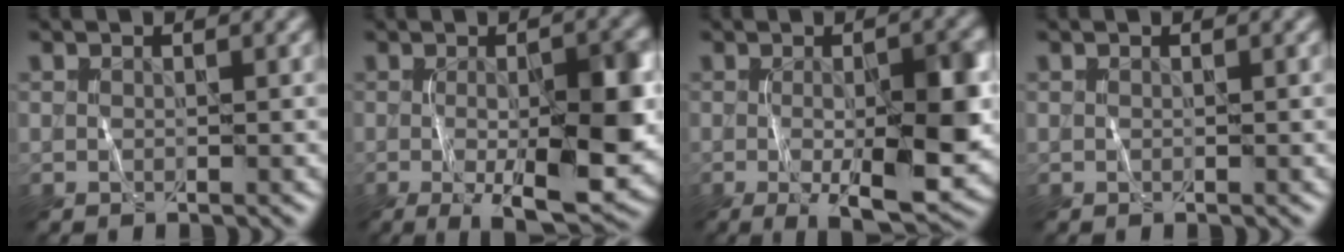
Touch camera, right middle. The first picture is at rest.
{"total": 9.8, "force": [-1.5, 2.5, 9.3], "torque": [-0.137, -0.016, -0.015]}
{"total": 8.8, "force": [-1.2, 2.2, 8.5], "torque": [-0.124, -0.012, -0.013]}
{"total": 0.0}